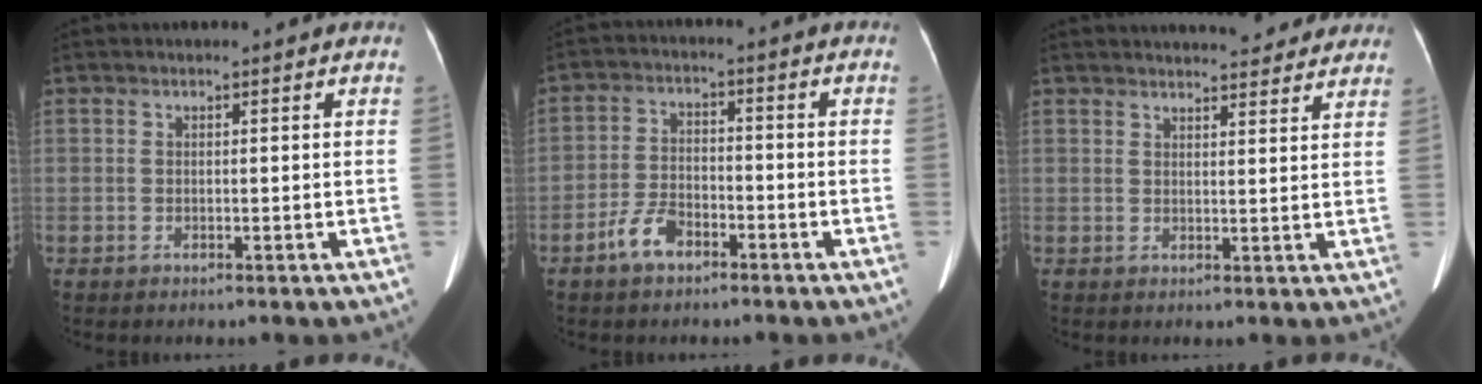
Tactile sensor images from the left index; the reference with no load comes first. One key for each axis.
{"total": 5.4, "fx": -3.6, "fy": 2.6, "fz": 3.1, "tx": -0.072, "ty": 0.006, "tz": -0.067}
{"total": 12.3, "fx": 11.3, "fy": 2.7, "fz": 3.9, "tx": -0.031, "ty": 0.010, "tz": 0.124}